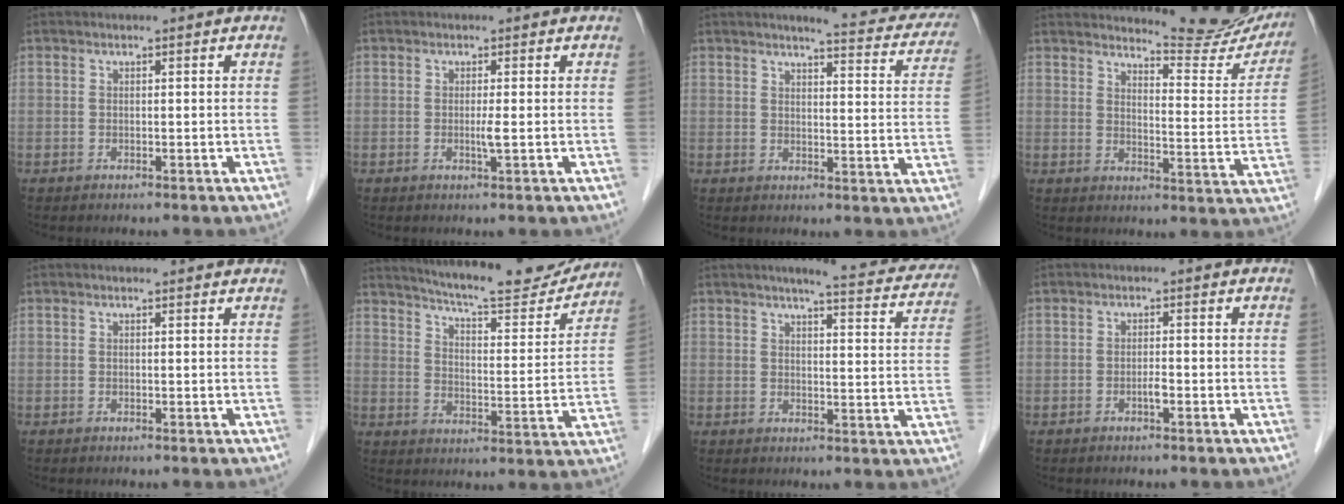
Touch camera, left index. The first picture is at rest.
{"total": 1.4, "force": [-0.1, -0.3, 1.3], "torque": [-0.028, -0.003, -0.004]}
{"total": 12.6, "force": [11.2, 2.0, 5.4], "torque": [-0.044, -0.021, 0.107]}
{"total": 15.4, "force": [14.6, 2.2, 4.5], "torque": [-0.047, -0.067, 0.164]}
{"total": 2.2, "force": [2.1, 0.4, 0.4], "torque": [-0.015, 0.009, 0.019]}
{"total": 18.8, "force": [17.4, 2.1, 6.6], "torque": [-0.101, -0.031, 0.233]}
{"total": 14.5, "force": [12.7, 2.0, 6.7], "torque": [-0.066, -0.015, 0.132]}
{"total": 1.0, "force": [-0.5, 0.1, 0.8], "torque": [-0.018, 0.002, -0.010]}